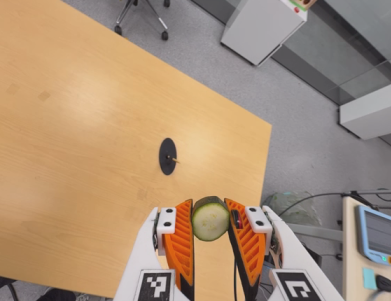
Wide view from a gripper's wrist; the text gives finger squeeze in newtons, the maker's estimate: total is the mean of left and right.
{"total": 7.8, "left": 7.5, "right": 8.1}